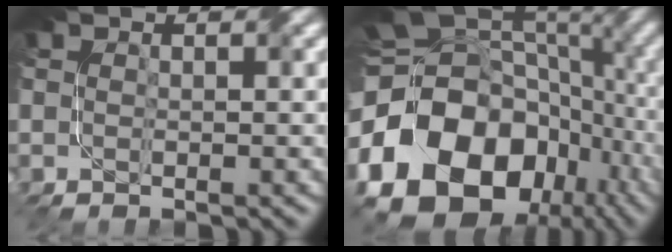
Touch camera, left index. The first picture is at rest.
{"total": 20.9, "force": [-6.9, 15.8, 11.9], "torque": [-0.234, -0.027, -0.098]}